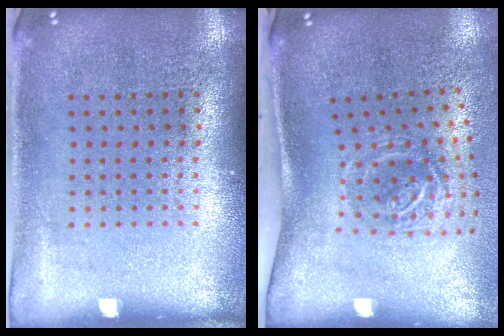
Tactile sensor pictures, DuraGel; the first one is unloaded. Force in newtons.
{"total": 2.0, "press": 1.3, "slide": 1.6}